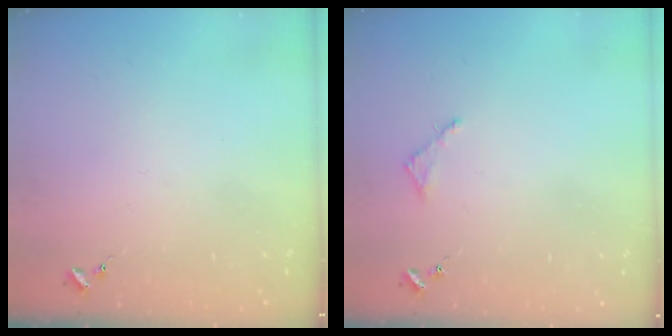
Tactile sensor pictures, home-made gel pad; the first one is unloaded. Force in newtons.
{"total": 2.8, "press": 2.7, "slide": 0.3}